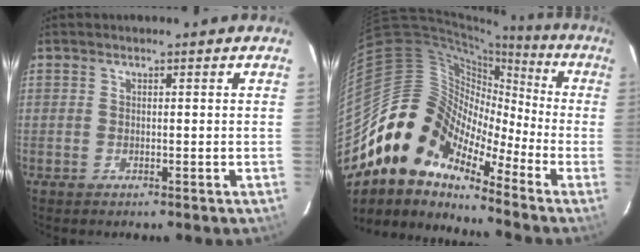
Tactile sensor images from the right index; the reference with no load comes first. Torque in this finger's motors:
{"motor_torque": [0.37, -0.14, 0.12, -0.21]}